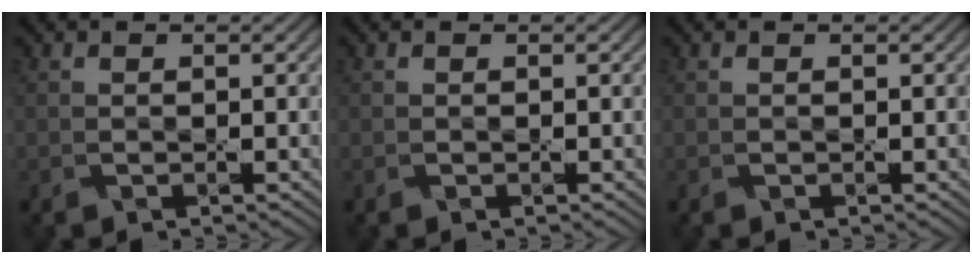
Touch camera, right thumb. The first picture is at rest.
{"total": 0.0}
{"total": 0.0}